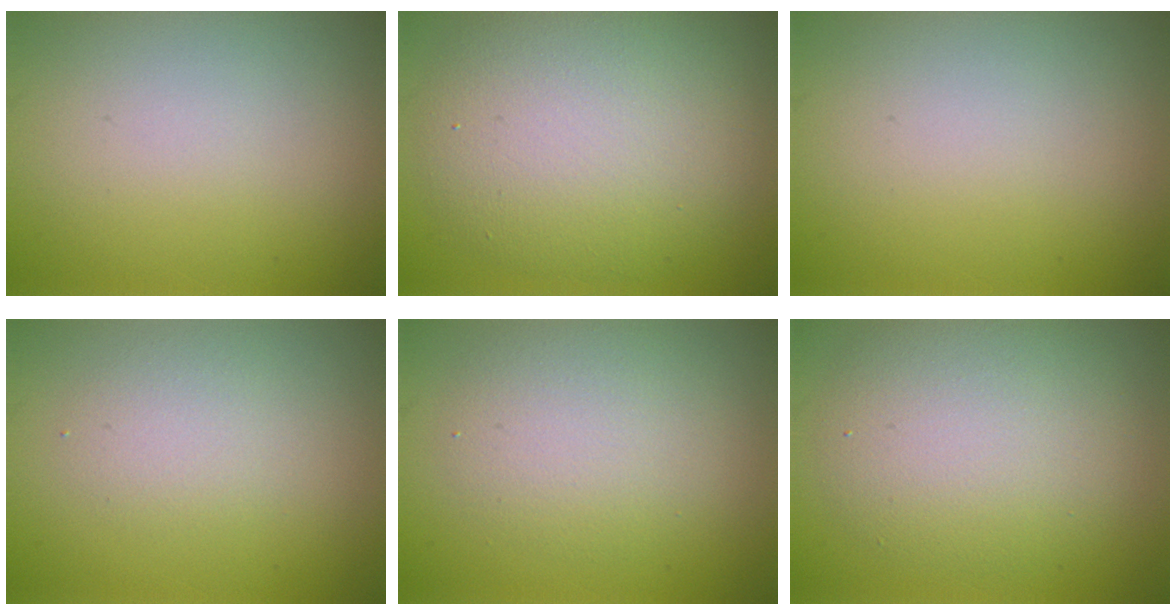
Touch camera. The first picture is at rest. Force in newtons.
{"total": 8.8, "press": 8.8, "slide": 0.8}
{"total": 0.0}
{"total": 2.0, "press": 2.0, "slide": 0.1}
{"total": 3.7, "press": 3.7, "slide": 0.4}
{"total": 6.0, "press": 6.0, "slide": 0.2}